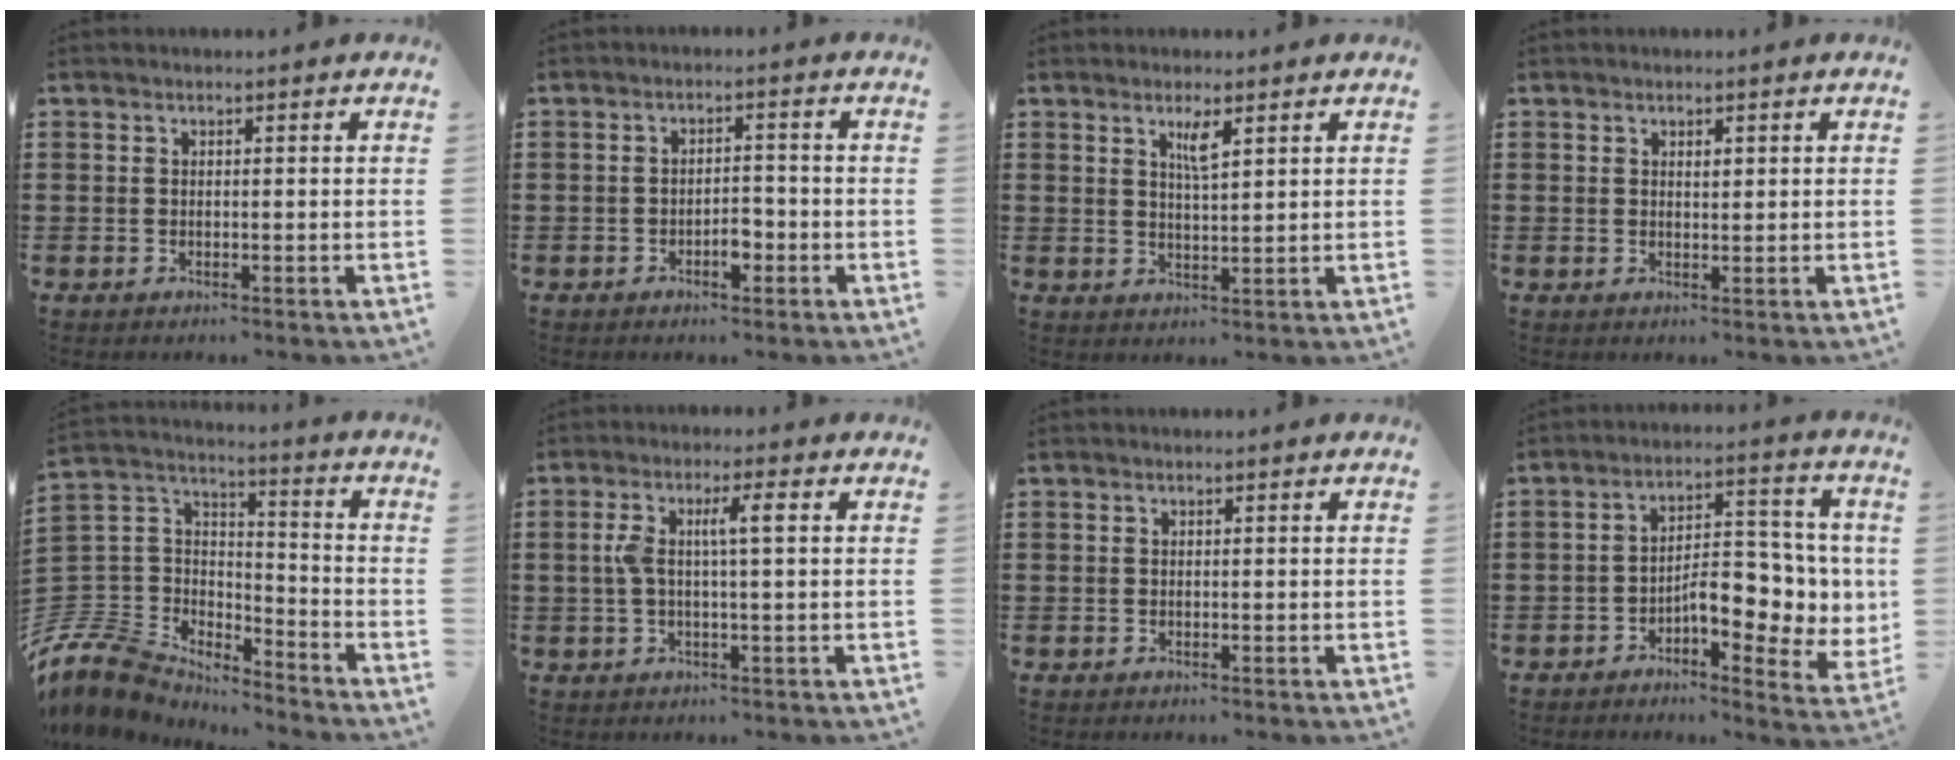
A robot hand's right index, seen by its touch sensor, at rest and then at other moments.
{"total": 3.0, "force": [-1.6, 1.4, 2.1], "torque": [-0.038, 0.006, -0.031]}
{"total": 3.1, "force": [1.8, 0.5, 2.5], "torque": [-0.045, -0.001, 0.028]}
{"total": 1.0, "force": [0.5, 0.5, 0.7], "torque": [-0.014, 0.004, 0.008]}
{"total": 8.7, "force": [-7.4, 4.4, 1.6], "torque": [-0.084, -0.005, -0.154]}
{"total": 5.1, "force": [0.5, 0.7, 5.0], "torque": [-0.108, -0.002, -0.001]}
{"total": 0.0}
{"total": 8.1, "force": [-1.4, 4.1, 6.8], "torque": [-0.093, -0.006, -0.031]}